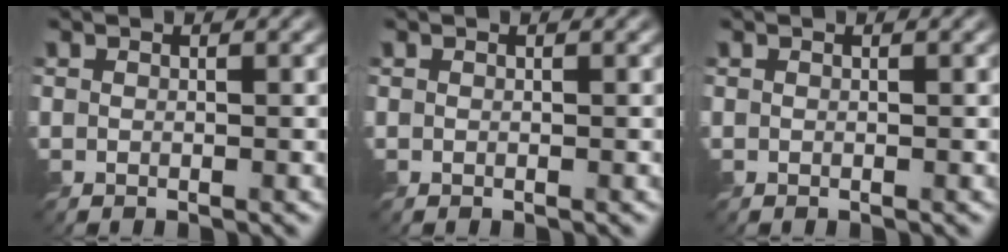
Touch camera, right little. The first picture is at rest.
{"total": 0.0}
{"total": 0.0}